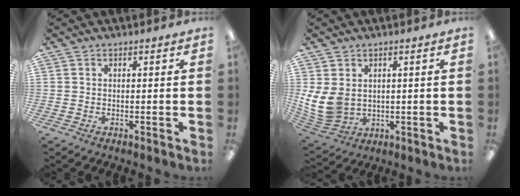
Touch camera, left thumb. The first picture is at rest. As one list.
[{"total": 9.1, "force": [1.7, 6.8, 5.7], "torque": [-0.136, -0.009, 0.037]}]